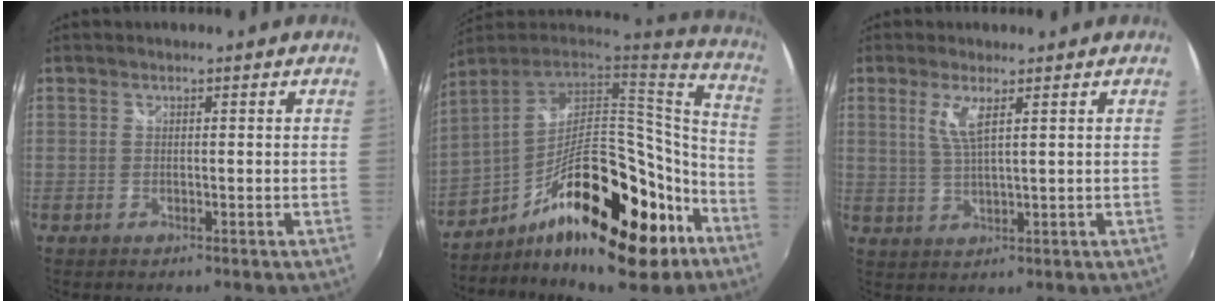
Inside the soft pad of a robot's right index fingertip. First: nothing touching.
{"total": 25.7, "force": [-12.7, 9.5, 20.2], "torque": [-0.314, -0.005, -0.200]}
{"total": 4.3, "force": [1.9, 0.5, 3.8], "torque": [-0.078, -0.005, 0.039]}